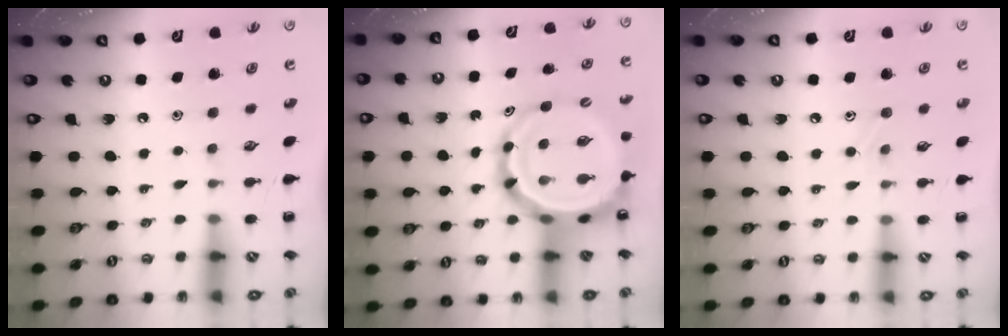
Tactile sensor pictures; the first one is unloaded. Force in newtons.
{"total": 13.7, "press": 13.2, "slide": 3.7}
{"total": 7.0, "press": 6.7, "slide": 2.0}